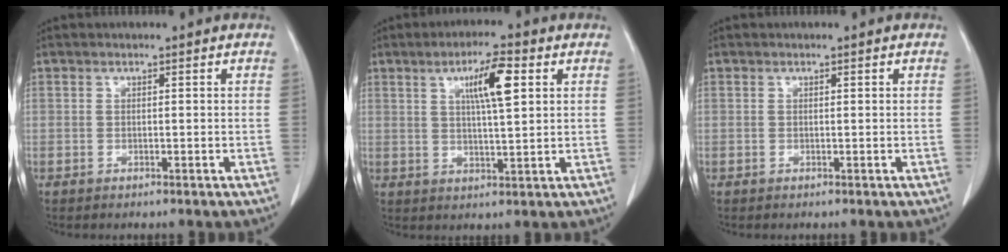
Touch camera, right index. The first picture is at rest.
{"total": 7.5, "force": [2.8, 0.8, 6.9], "torque": [-0.122, 0.005, 0.046]}
{"total": 0.0}